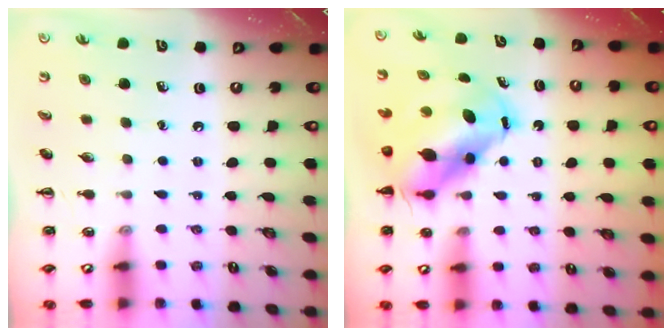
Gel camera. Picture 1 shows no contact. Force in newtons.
{"total": 8.2, "press": 7.9, "slide": 2.3}